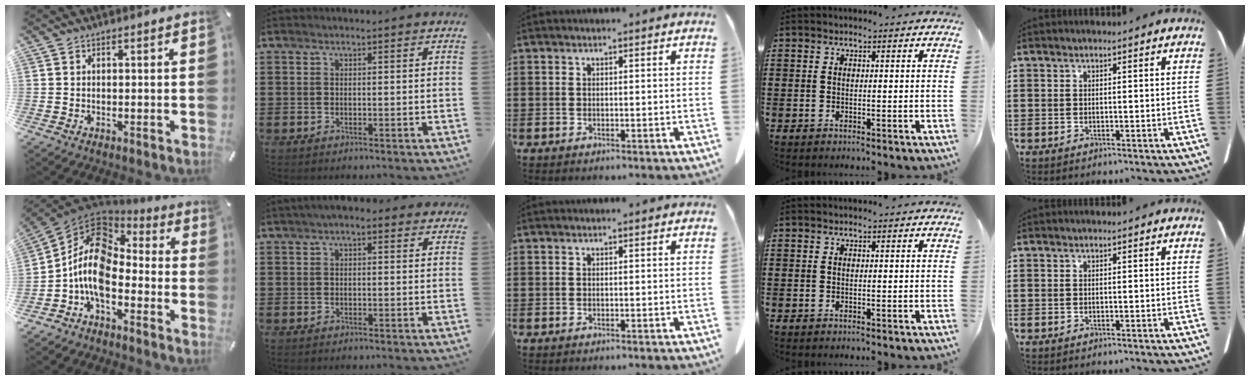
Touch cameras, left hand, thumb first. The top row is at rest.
{"thumb": {"total": 13.8, "force": [-3.9, 8.8, 9.8], "torque": [-0.215, 0.025, -0.077]}, "index": {"total": 2.3, "force": [1.2, 1.0, 1.8], "torque": [-0.037, 0.009, 0.019]}}